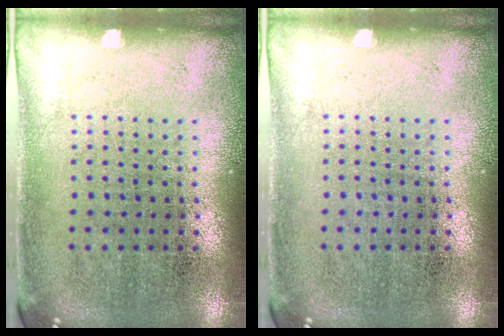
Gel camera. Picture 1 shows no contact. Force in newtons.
{"total": 0.0}